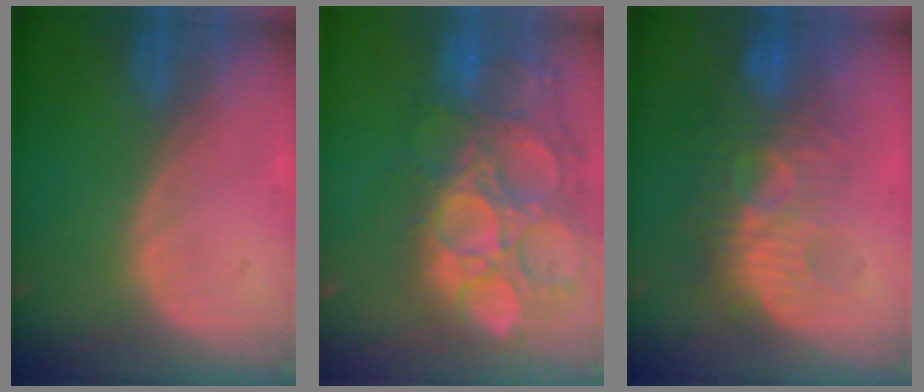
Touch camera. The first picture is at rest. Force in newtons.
{"total": 15.6, "press": 12.8, "slide": 8.9}
{"total": 9.4, "press": 8.9, "slide": 3.0}